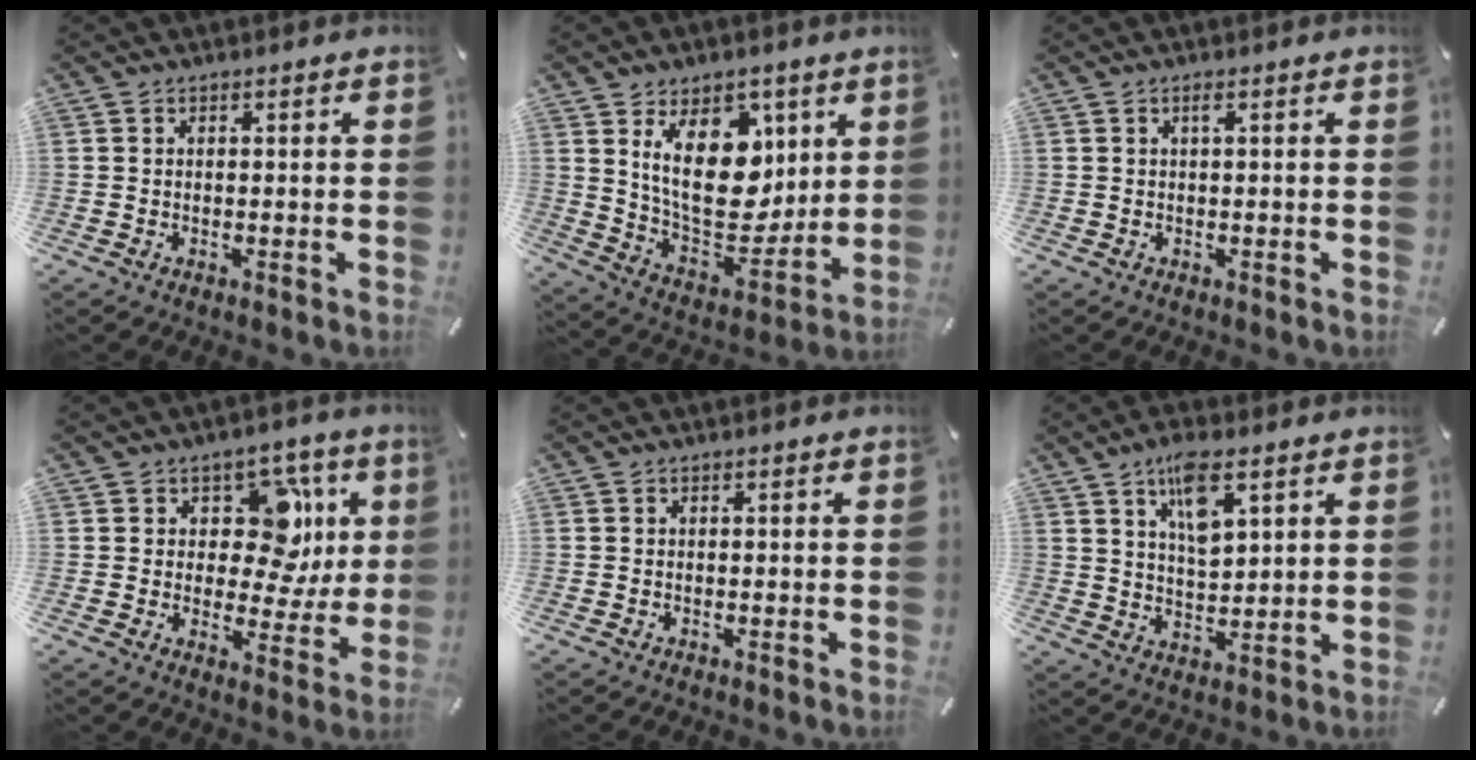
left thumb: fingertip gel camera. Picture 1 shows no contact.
{"total": 19.5, "force": [6.7, 12.3, 13.6], "torque": [-0.235, -0.042, 0.117]}
{"total": 1.1, "force": [0.3, 0.1, 1.0], "torque": [-0.021, 0.001, 0.005]}
{"total": 13.5, "force": [4.5, 9.2, 8.8], "torque": [-0.109, -0.030, 0.081]}
{"total": 0.0}
{"total": 9.1, "force": [5.5, 3.6, 6.3], "torque": [-0.112, -0.019, 0.095]}